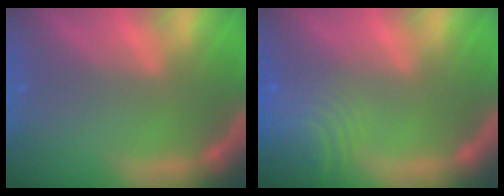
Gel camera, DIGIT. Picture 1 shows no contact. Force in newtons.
{"total": 8.5}